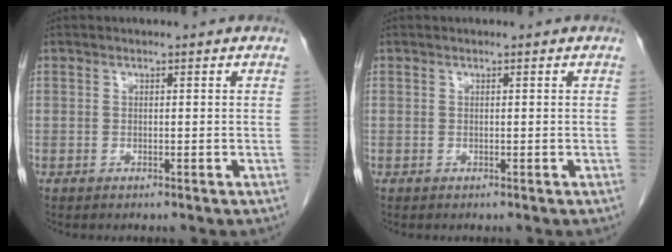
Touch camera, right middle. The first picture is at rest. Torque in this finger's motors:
{"motor_torque": [0.00, 0.00, 0.00, 0.00]}